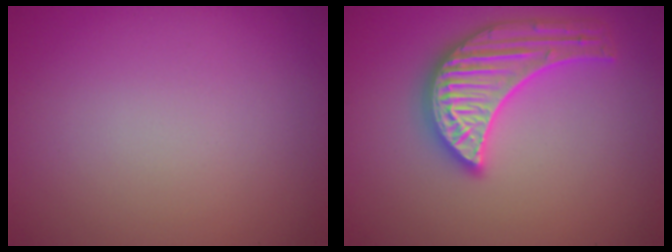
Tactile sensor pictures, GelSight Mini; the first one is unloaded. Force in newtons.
{"total": 4.2, "press": 4.1, "slide": 0.5}